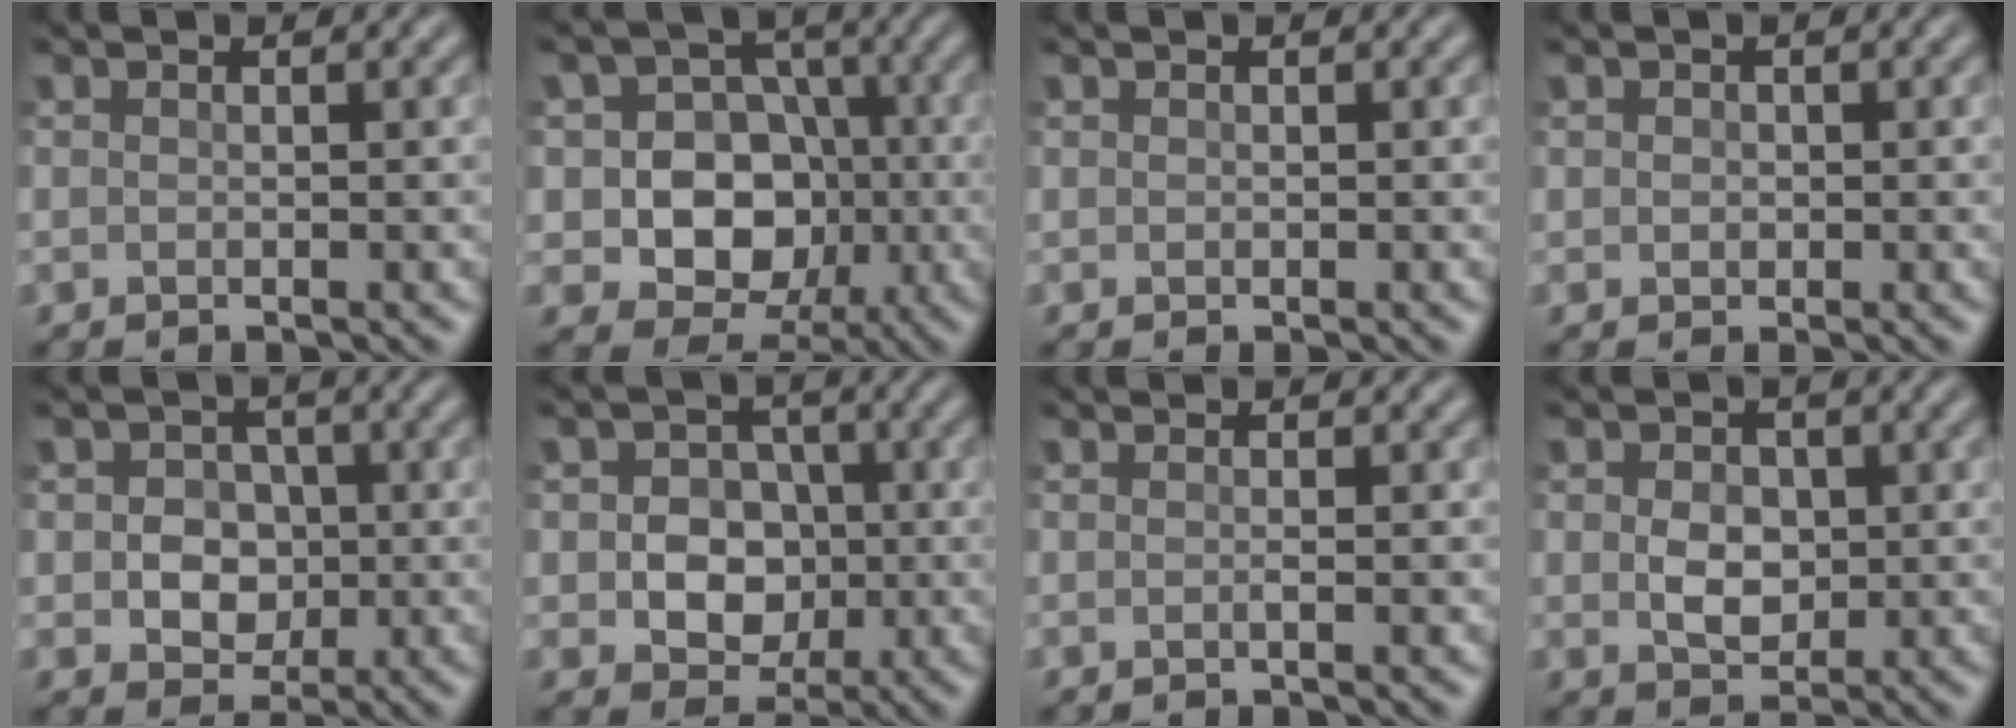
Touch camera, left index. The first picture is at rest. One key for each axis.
{"total": 9.4, "fx": -0.7, "fy": 8.3, "fz": 4.4, "tx": -0.066, "ty": 0.022, "tz": -0.039}
{"total": 0.0}
{"total": 0.7, "fx": 0.2, "fy": 0.7, "fz": 0.2, "tx": 0.000, "ty": -0.002, "tz": 0.001}
{"total": 3.9, "fx": -0.1, "fy": 3.3, "fz": 2.1, "tx": -0.019, "ty": -0.003, "tz": -0.015}
{"total": 5.7, "fx": -0.3, "fy": 4.9, "fz": 2.9, "tx": -0.025, "ty": 0.006, "tz": -0.019}
{"total": 0.7, "fx": -0.1, "fy": 0.1, "fz": 0.7, "tx": -0.010, "ty": -0.002, "tz": -0.005}
{"total": 3.2, "fx": 0.0, "fy": 2.4, "fz": 2.1, "tx": -0.041, "ty": -0.005, "tz": -0.001}